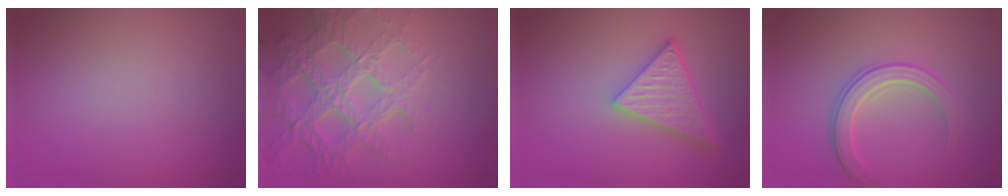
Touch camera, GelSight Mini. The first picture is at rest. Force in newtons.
{"total": 7.2, "press": 5.2, "slide": 4.9}
{"total": 5.0, "press": 4.3, "slide": 2.7}
{"total": 3.0, "press": 3.0, "slide": 0.6}